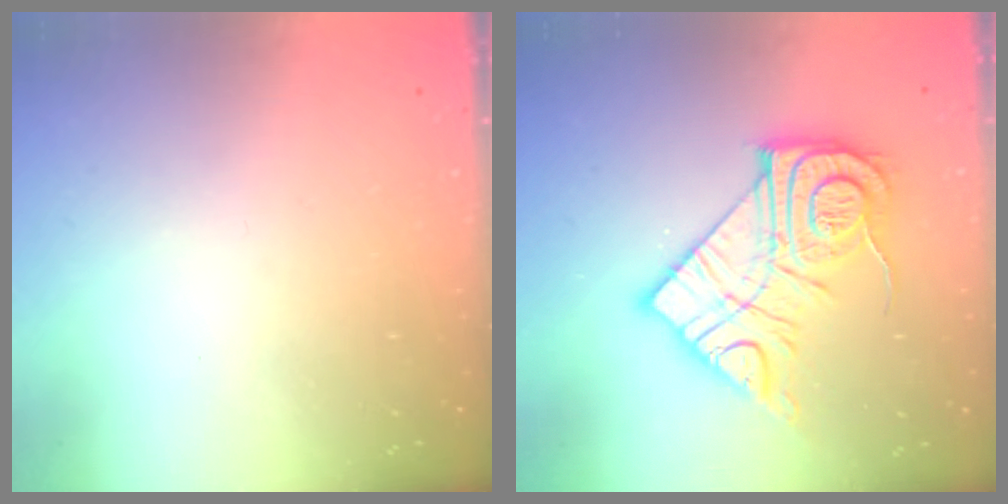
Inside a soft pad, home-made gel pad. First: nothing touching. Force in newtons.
{"total": 18.2, "press": 18.1, "slide": 1.2}